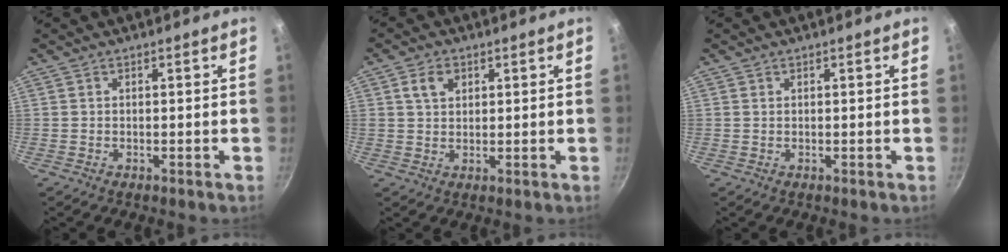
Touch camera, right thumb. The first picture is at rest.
{"total": 4.0, "force": [1.5, 2.8, 2.5], "torque": [-0.035, 0.001, 0.025]}
{"total": 0.0}